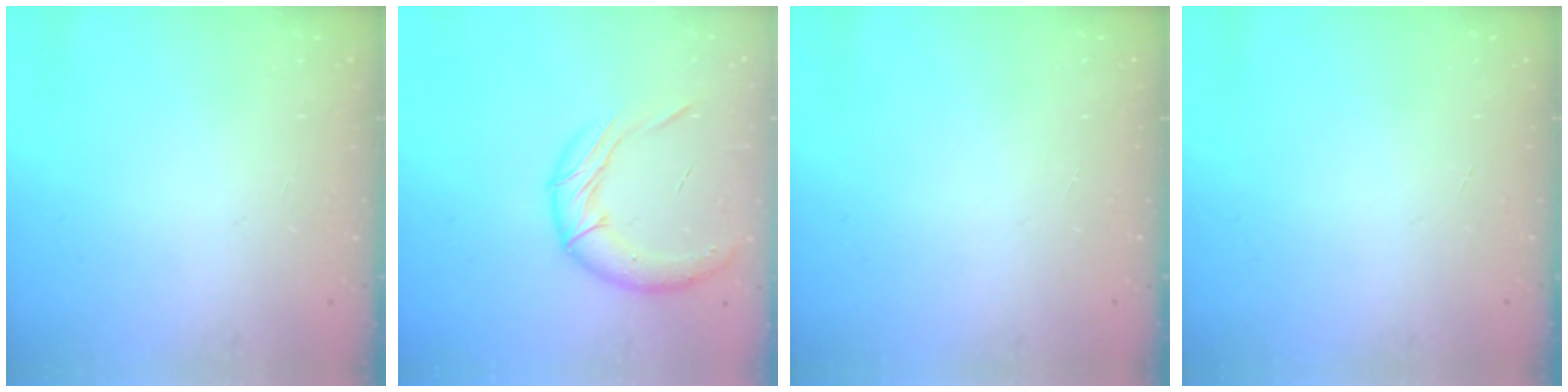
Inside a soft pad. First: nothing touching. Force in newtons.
{"total": 14.7, "press": 14.5, "slide": 2.0}
{"total": 0.0}
{"total": 0.0}